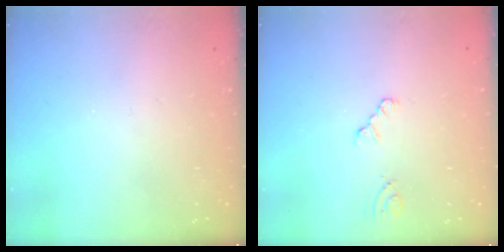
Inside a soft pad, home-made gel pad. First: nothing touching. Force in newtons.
{"total": 1.3, "press": 1.2, "slide": 0.2}